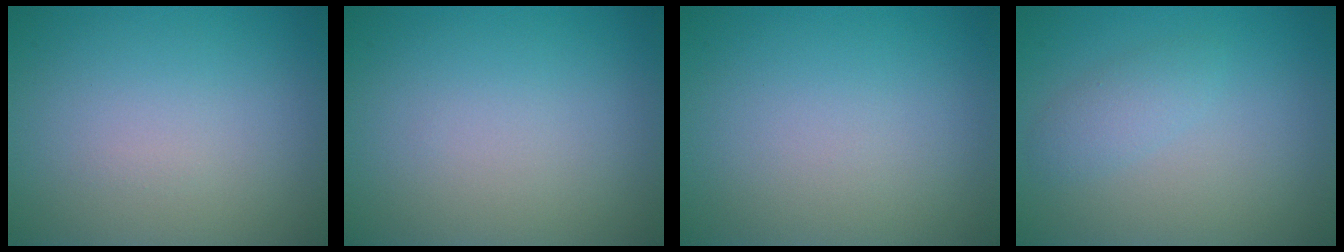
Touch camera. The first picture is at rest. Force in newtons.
{"total": 0.0}
{"total": 0.0}
{"total": 1.6, "press": 1.6, "slide": 0.0}